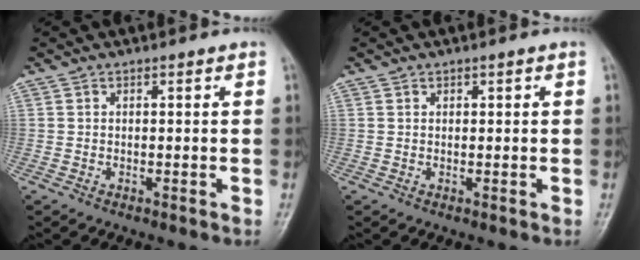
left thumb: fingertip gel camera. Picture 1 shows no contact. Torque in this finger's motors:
{"motor_torque": [0.03, 0.03, 0.35, 0.22, 0.00]}